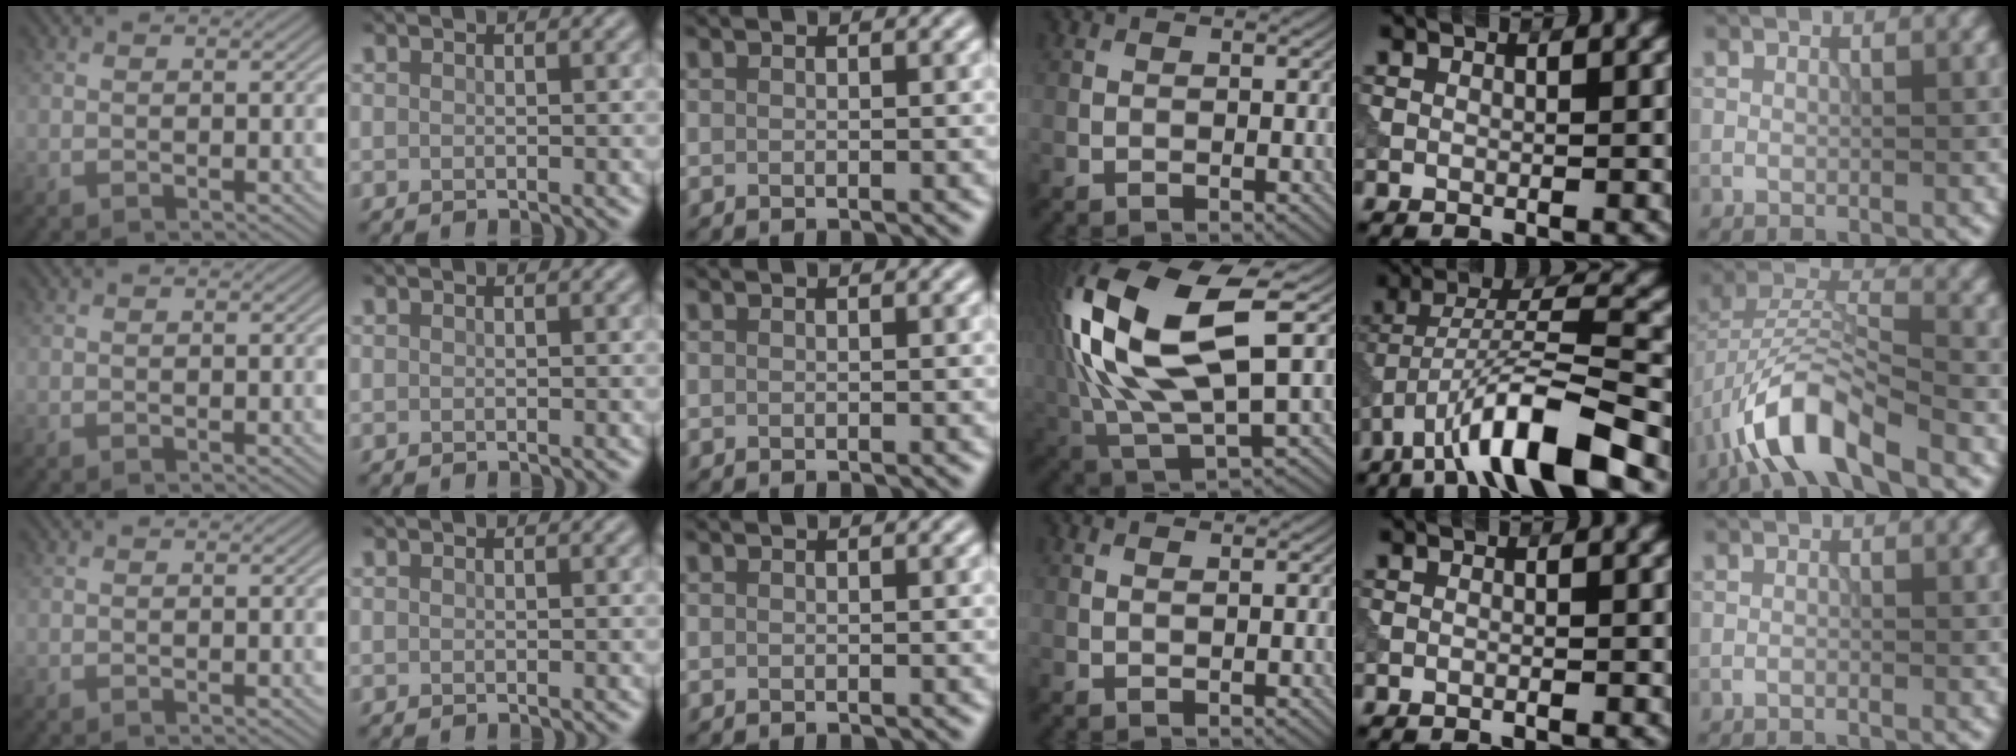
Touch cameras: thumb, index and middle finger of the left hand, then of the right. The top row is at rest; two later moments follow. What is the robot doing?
{"motion": "dispense", "object": "syringe"}